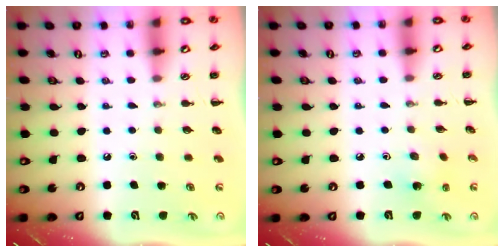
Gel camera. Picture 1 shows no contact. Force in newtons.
{"total": 3.0, "press": 2.8, "slide": 0.9}